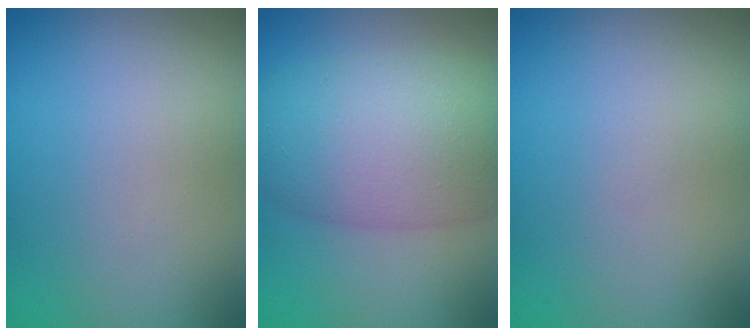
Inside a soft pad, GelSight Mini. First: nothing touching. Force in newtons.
{"total": 9.3, "press": 9.3, "slide": 0.3}
{"total": 0.0}